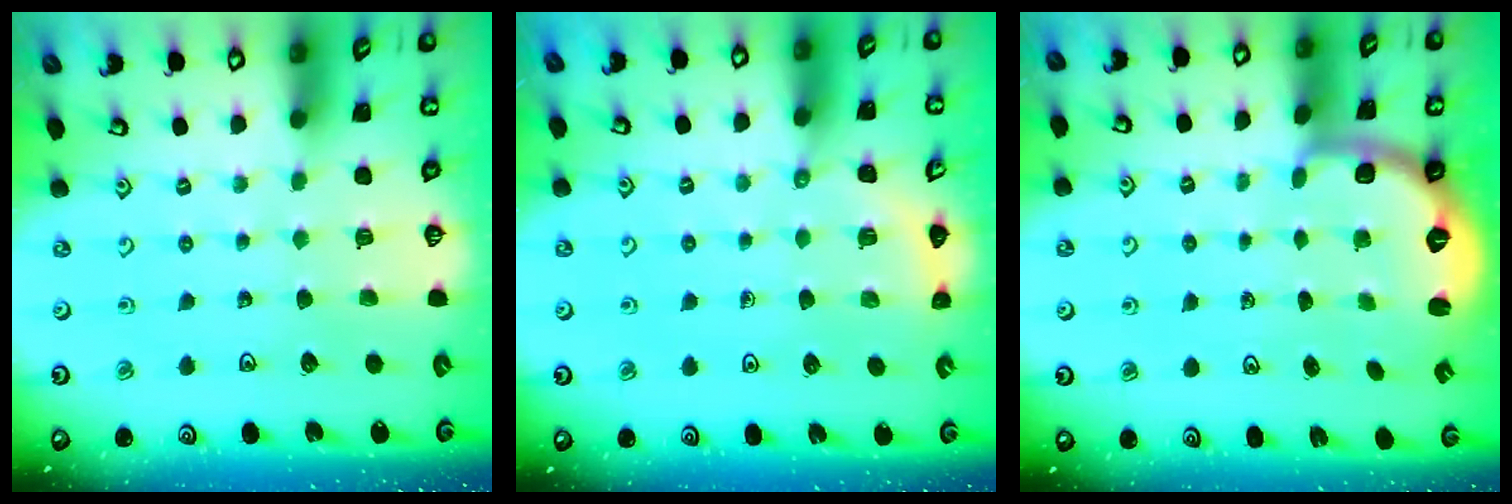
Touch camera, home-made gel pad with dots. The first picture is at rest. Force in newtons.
{"total": 3.5, "press": 3.5, "slide": 0.6}
{"total": 2.6, "press": 1.6, "slide": 2.1}